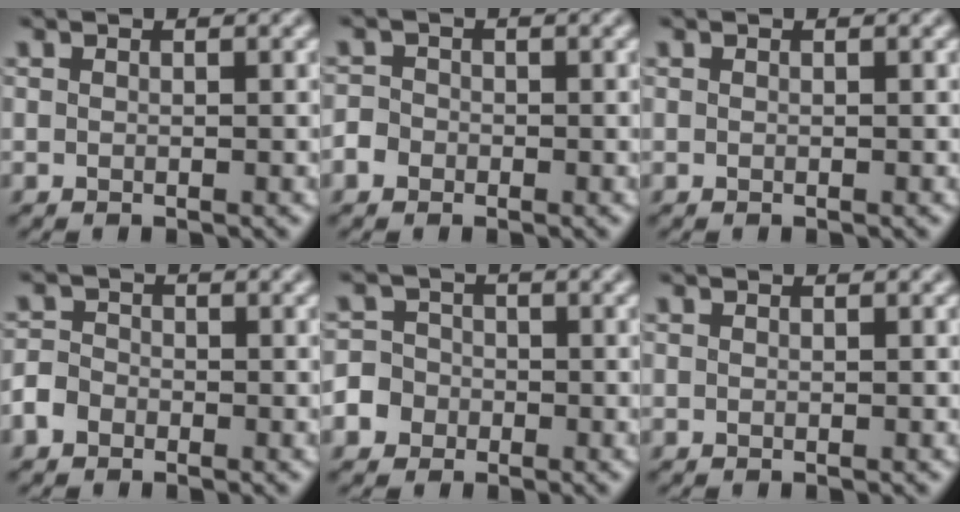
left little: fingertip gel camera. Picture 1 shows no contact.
{"total": 2.9, "force": [-1.5, 2.3, 0.7], "torque": [-0.005, 0.002, -0.038]}
{"total": 0.0}
{"total": 2.5, "force": [-1.5, 1.9, 0.8], "torque": [-0.010, -0.002, -0.033]}
{"total": 6.6, "force": [-3.2, 5.6, 1.2], "torque": [-0.029, -0.009, -0.086]}
{"total": 0.0}